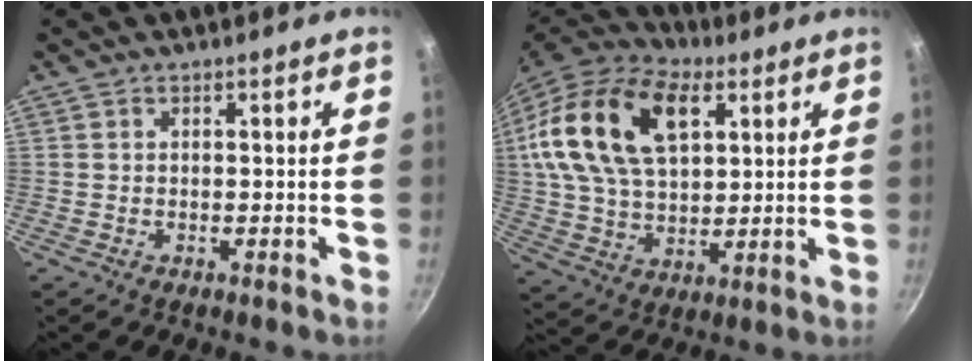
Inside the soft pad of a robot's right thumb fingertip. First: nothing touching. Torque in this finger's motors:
{"motor_torque": [1.47, 2.36, 0.69, -0.35, 0.31]}